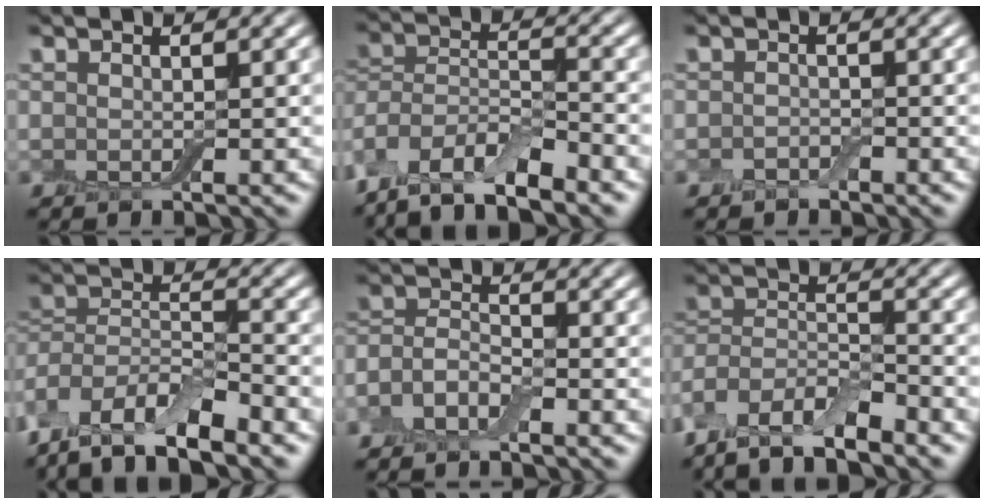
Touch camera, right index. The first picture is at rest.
{"total": 8.8, "force": [-6.7, 3.0, 4.9], "torque": [-0.085, 0.004, -0.126]}
{"total": 1.0, "force": [-0.8, 0.6, 0.3], "torque": [-0.006, 0.003, -0.016]}
{"total": 10.0, "force": [-7.1, 3.7, 6.1], "torque": [-0.108, 0.007, -0.131]}
{"total": 3.7, "force": [-2.3, 1.8, 2.2], "torque": [-0.047, 0.004, -0.056]}
{"total": 7.6, "force": [-6.1, 2.4, 3.8], "torque": [-0.070, 0.001, -0.119]}